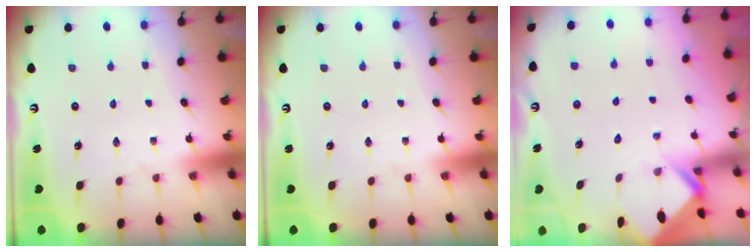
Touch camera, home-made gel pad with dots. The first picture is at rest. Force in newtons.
{"total": 0.0}
{"total": 2.5, "press": 2.5, "slide": 0.2}